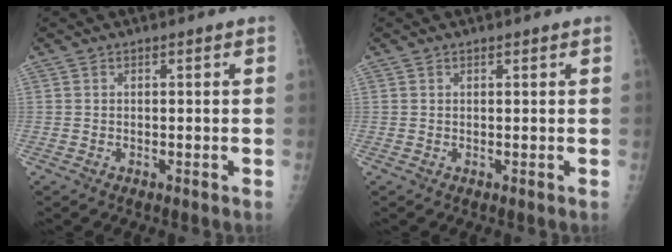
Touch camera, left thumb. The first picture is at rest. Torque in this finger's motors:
{"motor_torque": [-0.19, -0.02, -0.19, 0.13, -0.06]}